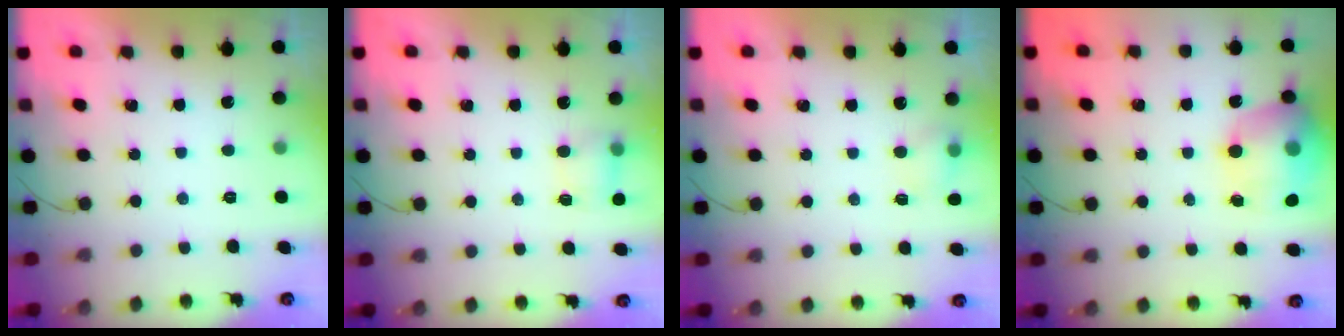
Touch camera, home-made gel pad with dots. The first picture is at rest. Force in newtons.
{"total": 5.0, "press": 4.8, "slide": 1.0}
{"total": 4.7, "press": 4.5, "slide": 1.4}
{"total": 17.2, "press": 17.1, "slide": 2.0}